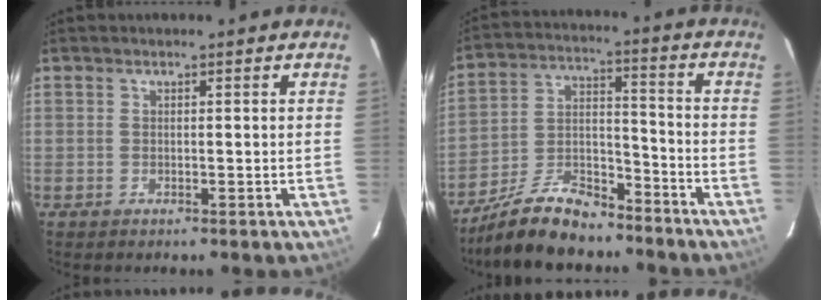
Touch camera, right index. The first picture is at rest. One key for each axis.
{"total": 13.7, "fx": -11.1, "fy": 5.3, "fz": 6.0, "tx": -0.134, "ty": 0.018, "tz": -0.195}